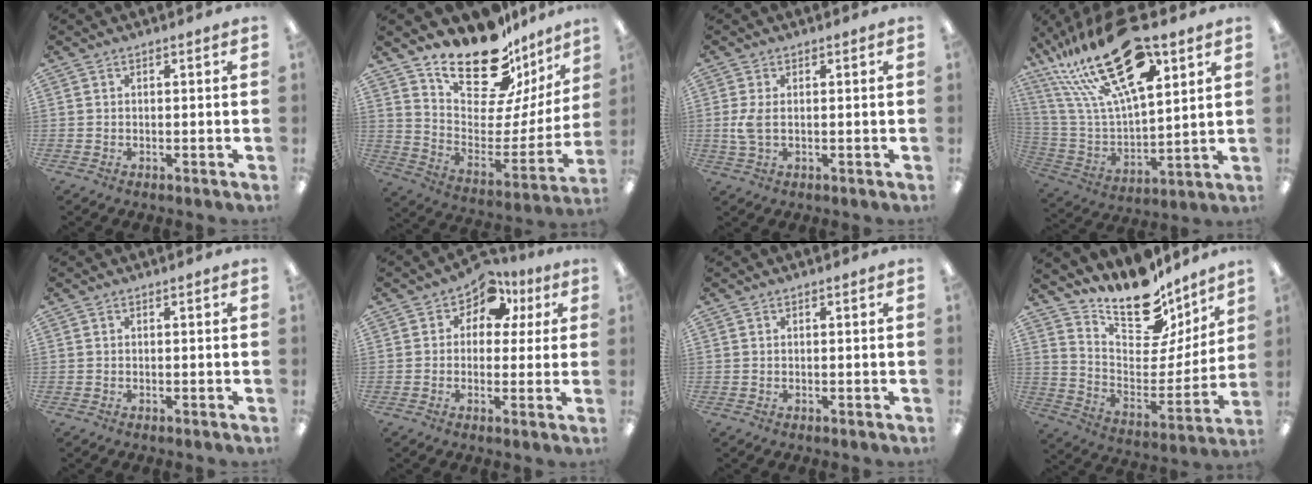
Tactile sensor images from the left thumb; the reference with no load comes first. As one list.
[{"total": 21.2, "force": [17.2, 8.6, 8.9], "torque": [-0.147, -0.128, 0.304]}, {"total": 4.3, "force": [0.1, 2.2, 3.7], "torque": [-0.090, -0.001, -0.004]}, {"total": 28.9, "force": [16.8, 11.8, 20.4], "torque": [-0.396, -0.089, 0.284]}, {"total": 0.0}, {"total": 7.4, "force": [3.8, 5.4, 3.5], "torque": [-0.057, -0.016, 0.067]}, {"total": 0.0}, {"total": 18.7, "force": [14.8, 8.1, 7.9], "torque": [-0.119, -0.119, 0.258]}]